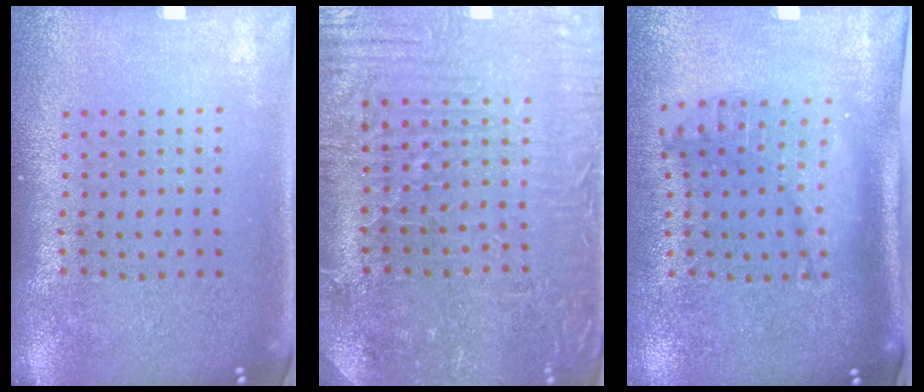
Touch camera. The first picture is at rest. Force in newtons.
{"total": 2.3, "press": 2.2, "slide": 0.4}
{"total": 1.4, "press": 1.3, "slide": 0.4}